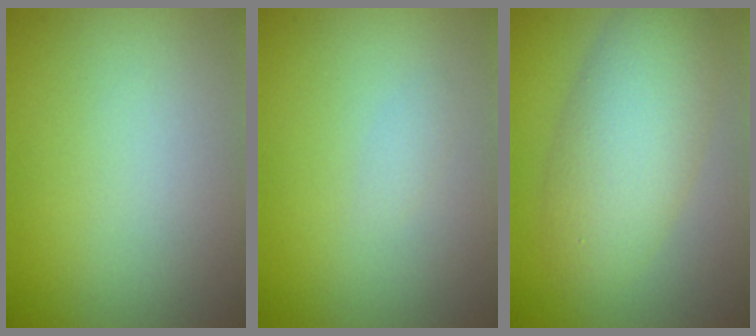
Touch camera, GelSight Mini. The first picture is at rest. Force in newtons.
{"total": 0.7, "press": 0.7, "slide": 0.0}
{"total": 6.5, "press": 6.5, "slide": 0.3}